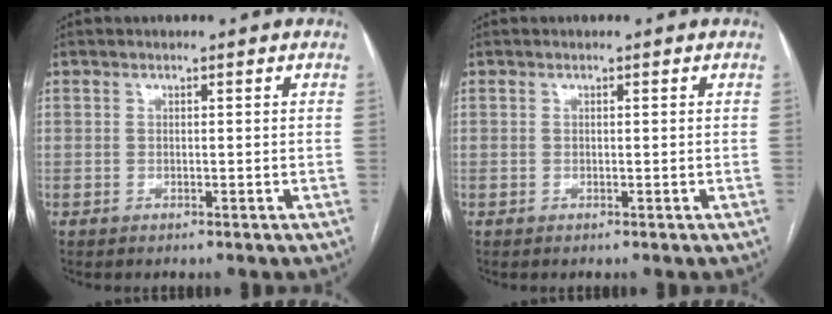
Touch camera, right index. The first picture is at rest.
{"total": 0.0}